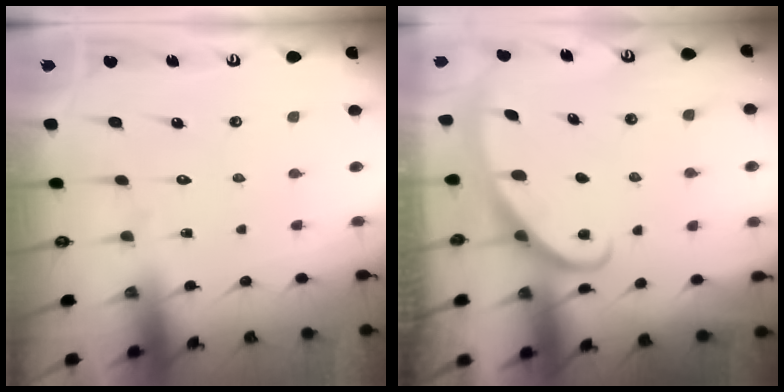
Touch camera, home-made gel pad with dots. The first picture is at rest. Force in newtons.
{"total": 2.8, "press": 2.8, "slide": 0.4}